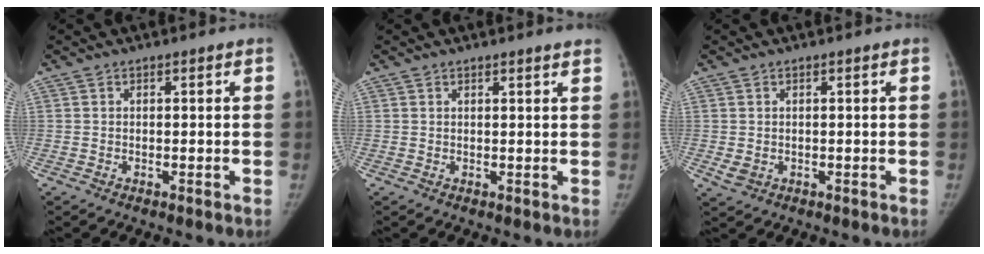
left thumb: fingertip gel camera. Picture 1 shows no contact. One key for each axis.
{"total": 1.6, "fx": 1.4, "fy": -0.1, "fz": 0.7, "tx": -0.004, "ty": -0.004, "tz": 0.014}
{"total": 1.9, "fx": -0.3, "fy": 1.5, "fz": 1.0, "tx": -0.018, "ty": -0.002, "tz": 0.001}